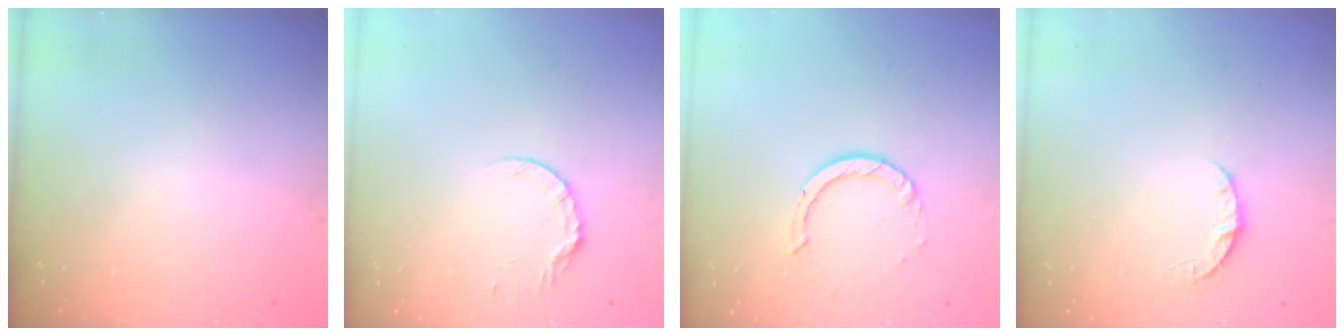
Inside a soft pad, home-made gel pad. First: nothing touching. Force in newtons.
{"total": 5.3, "press": 5.2, "slide": 0.6}
{"total": 3.5, "press": 3.5, "slide": 0.4}
{"total": 3.2, "press": 3.2, "slide": 0.5}